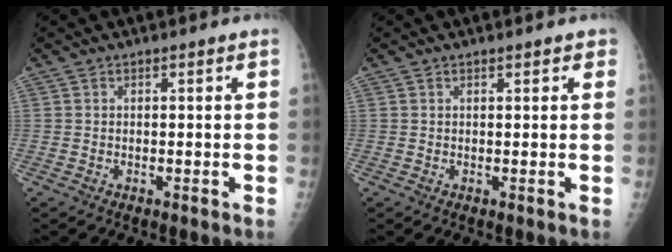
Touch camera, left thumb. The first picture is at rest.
{"total": 1.2, "force": [0.8, 0.6, 0.7], "torque": [0.000, -0.002, 0.007]}